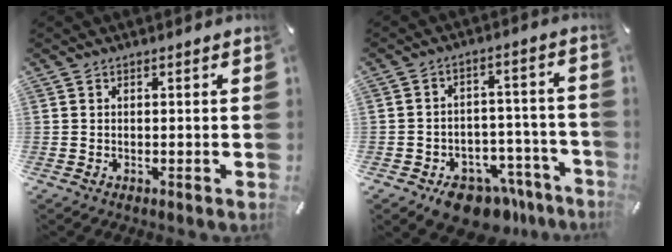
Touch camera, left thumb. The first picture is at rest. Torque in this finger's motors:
{"motor_torque": [0.07, 2.15, 0.41, 0.35, 0.04]}